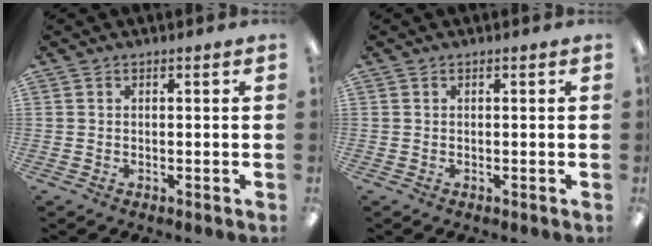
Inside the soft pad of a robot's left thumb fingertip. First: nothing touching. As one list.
[{"total": 0.0}]